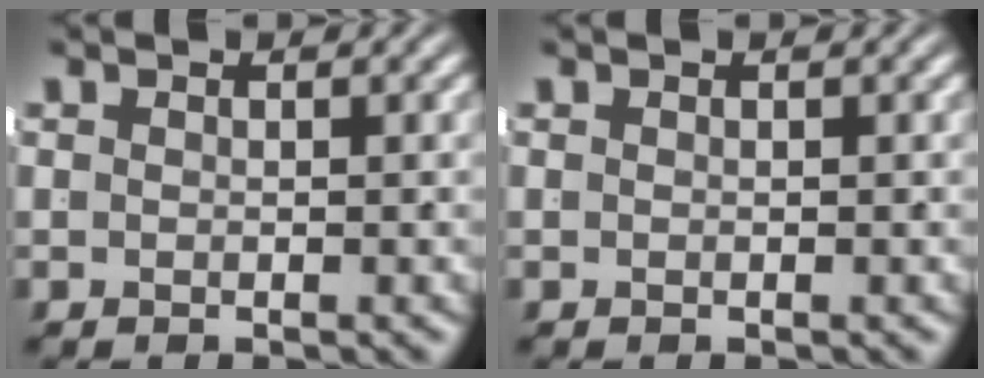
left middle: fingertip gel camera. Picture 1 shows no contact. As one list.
[{"total": 0.0}]